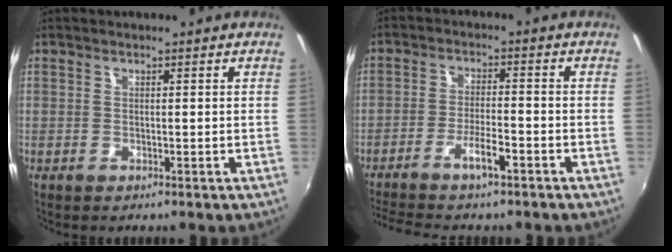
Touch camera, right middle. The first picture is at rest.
{"total": 7.8, "force": [-6.0, 1.0, 4.8], "torque": [-0.107, -0.001, -0.105]}